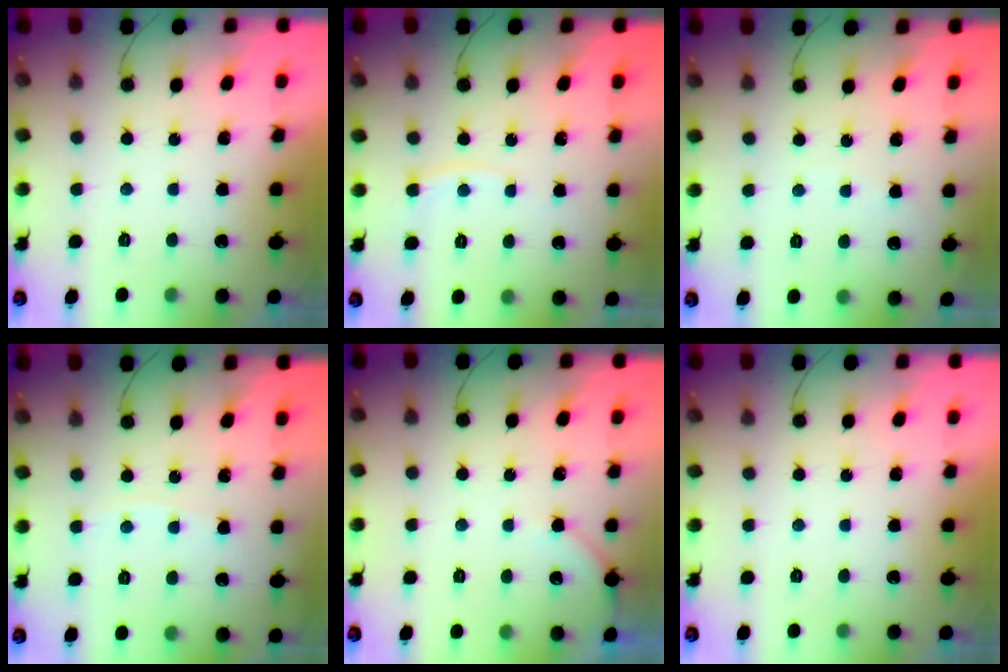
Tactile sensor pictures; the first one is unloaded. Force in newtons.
{"total": 3.2, "press": 3.2, "slide": 0.1}
{"total": 2.7, "press": 2.7, "slide": 0.3}
{"total": 2.7, "press": 2.7, "slide": 0.5}
{"total": 2.8, "press": 2.8, "slide": 0.4}
{"total": 0.0}